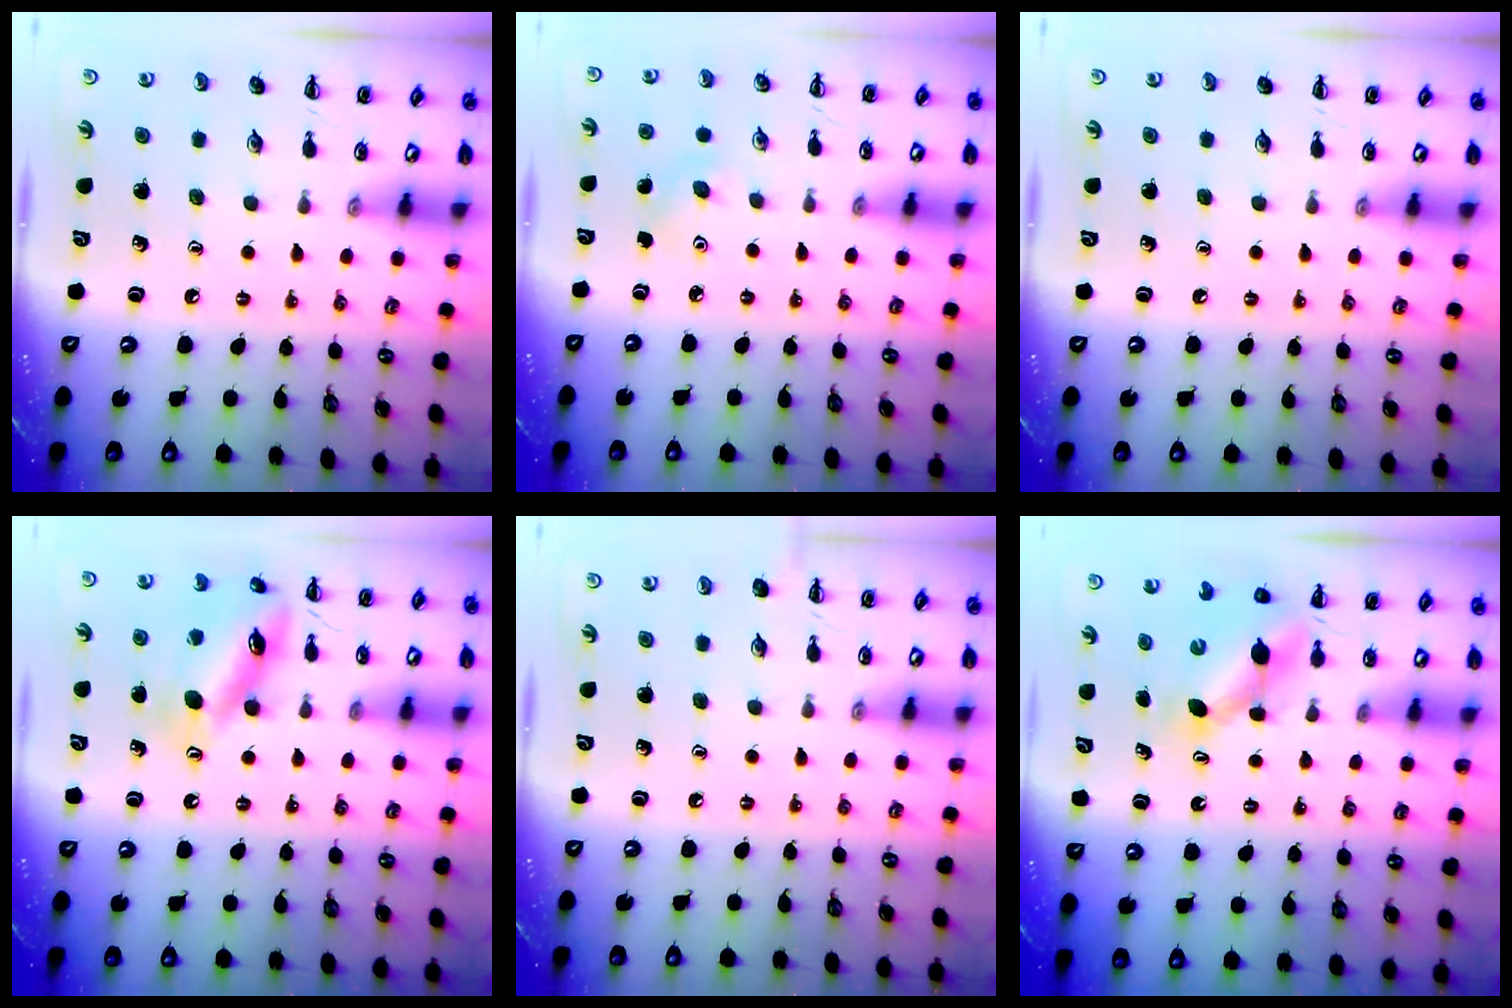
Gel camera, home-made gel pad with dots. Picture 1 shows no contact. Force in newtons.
{"total": 4.5, "press": 4.5, "slide": 0.7}
{"total": 0.0}
{"total": 14.0, "press": 13.9, "slide": 1.5}
{"total": 0.0}
{"total": 5.2, "press": 5.2, "slide": 0.6}